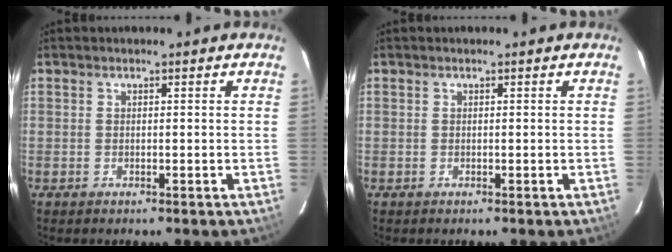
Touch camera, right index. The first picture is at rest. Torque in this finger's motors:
{"motor_torque": [0.00, 0.00, 0.03, 0.00]}